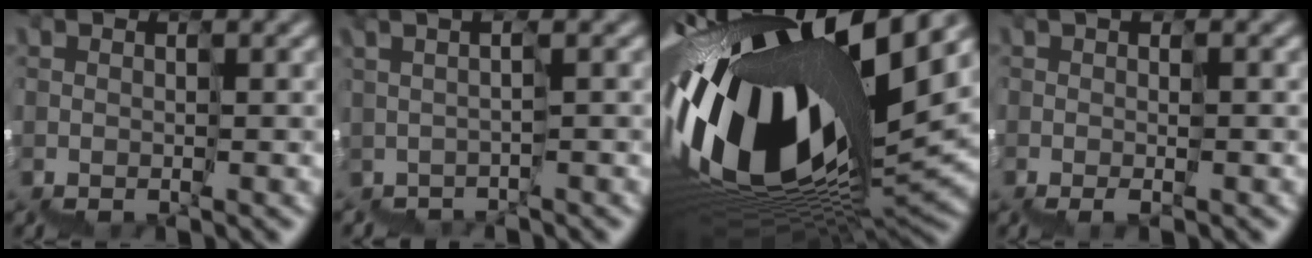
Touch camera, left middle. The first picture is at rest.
{"total": 1.2, "force": [0.6, -1.0, -0.2], "torque": [0.001, 0.009, 0.007]}
{"total": 15.4, "force": [3.0, 6.0, 13.8], "torque": [-0.276, -0.024, 0.062]}
{"total": 0.8, "force": [0.6, -0.3, 0.3], "torque": [0.000, 0.009, 0.019]}